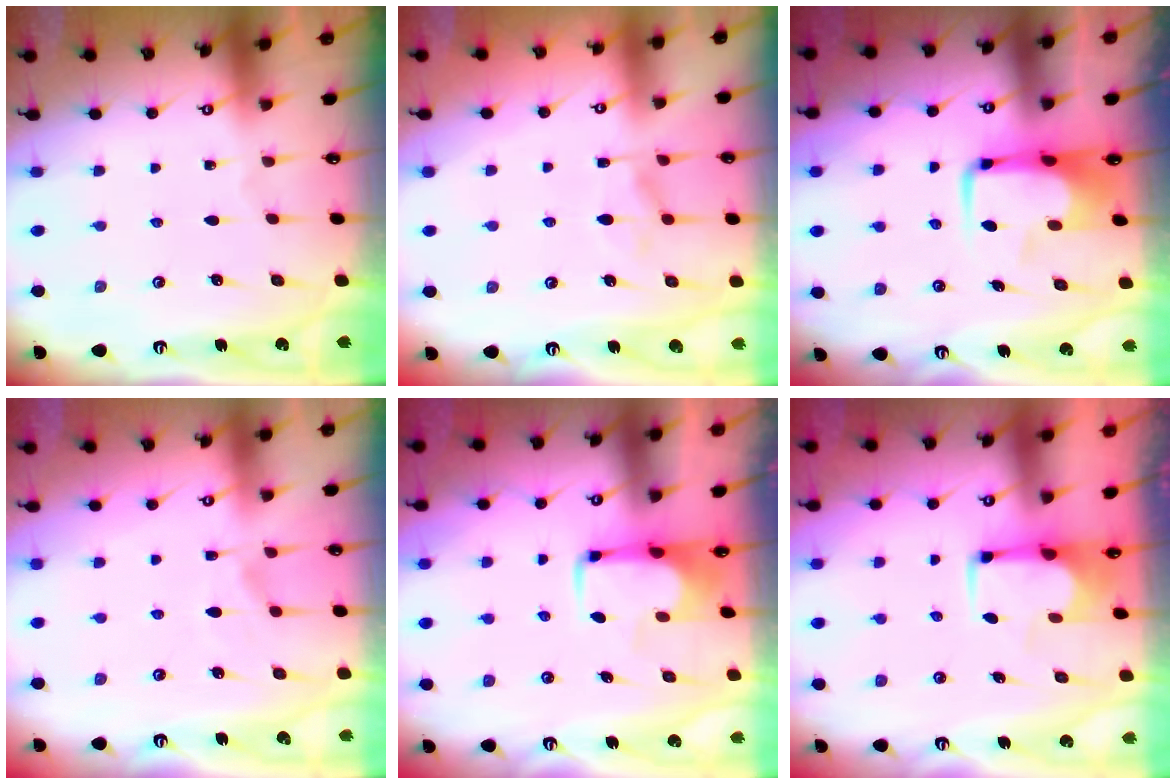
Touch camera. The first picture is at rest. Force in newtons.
{"total": 1.5, "press": 0.2, "slide": 1.5}
{"total": 7.1, "press": 7.0, "slide": 1.4}
{"total": 1.5, "press": 0.9, "slide": 1.2}
{"total": 1.6, "press": 1.6, "slide": 0.4}
{"total": 1.9, "press": 1.6, "slide": 1.0}